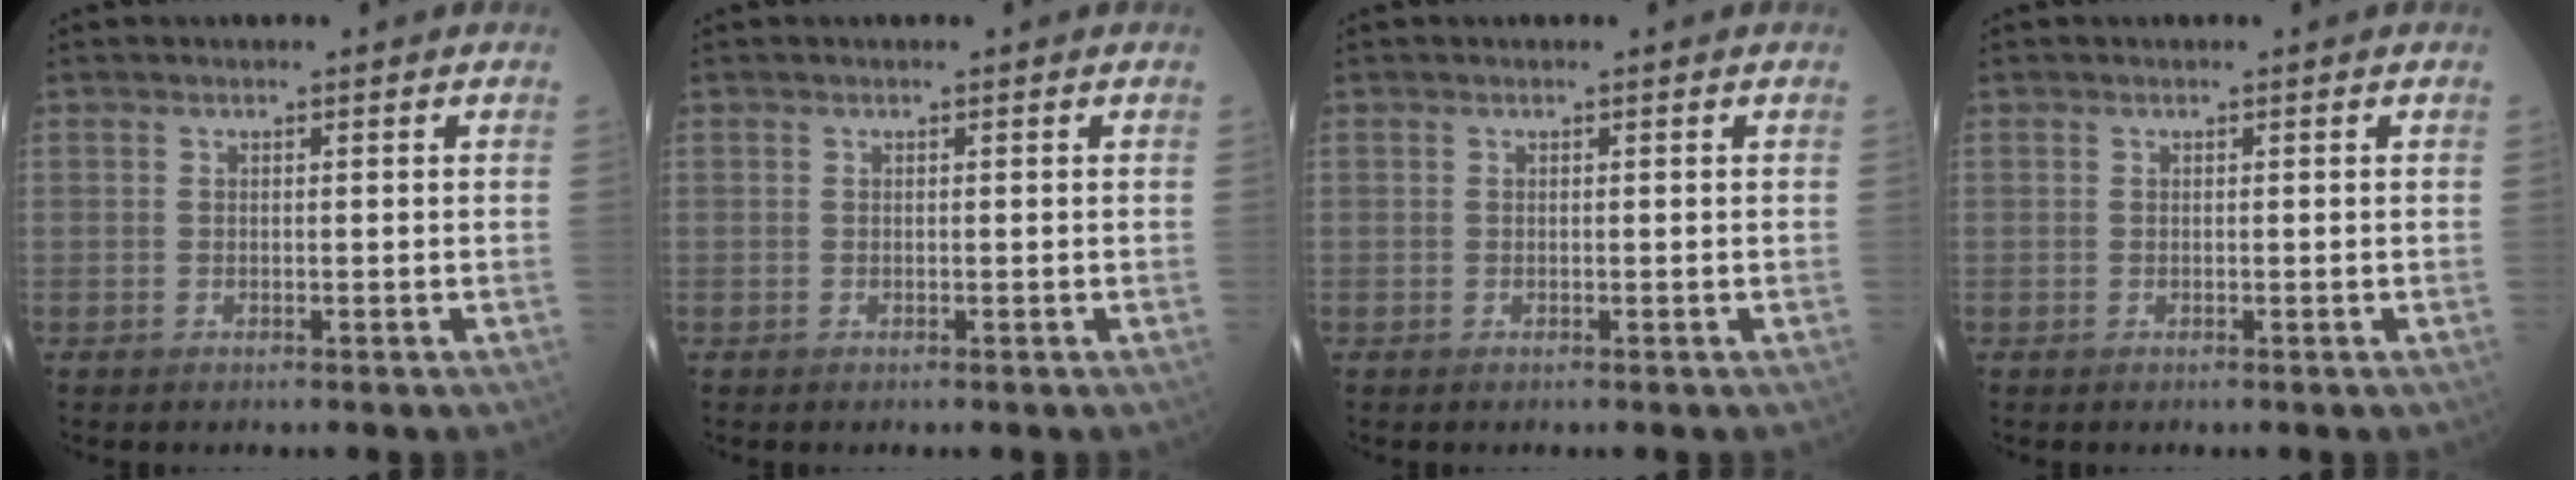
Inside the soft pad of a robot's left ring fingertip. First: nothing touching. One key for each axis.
{"total": 0.0}
{"total": 0.0}
{"total": 0.0}